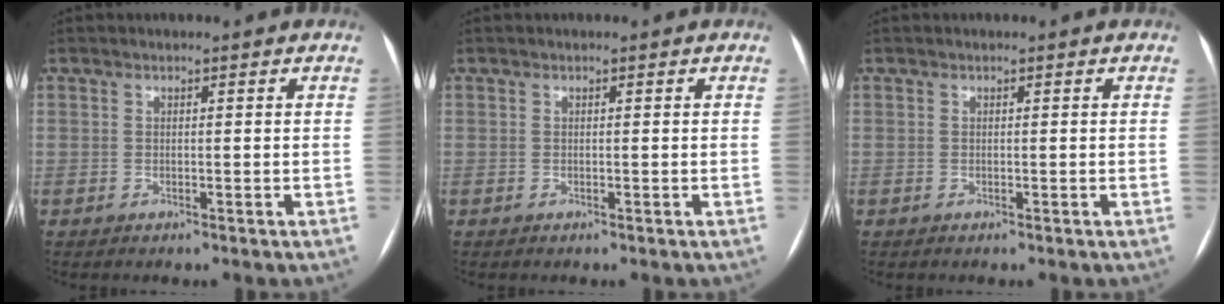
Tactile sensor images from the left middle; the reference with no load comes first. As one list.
[{"total": 0.0}, {"total": 0.0}]